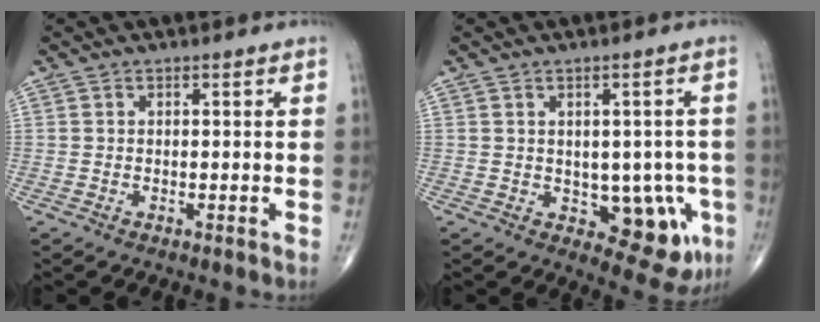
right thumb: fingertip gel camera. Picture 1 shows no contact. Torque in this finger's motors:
{"motor_torque": [-0.02, 0.37, 0.31, 0.29, 0.09]}